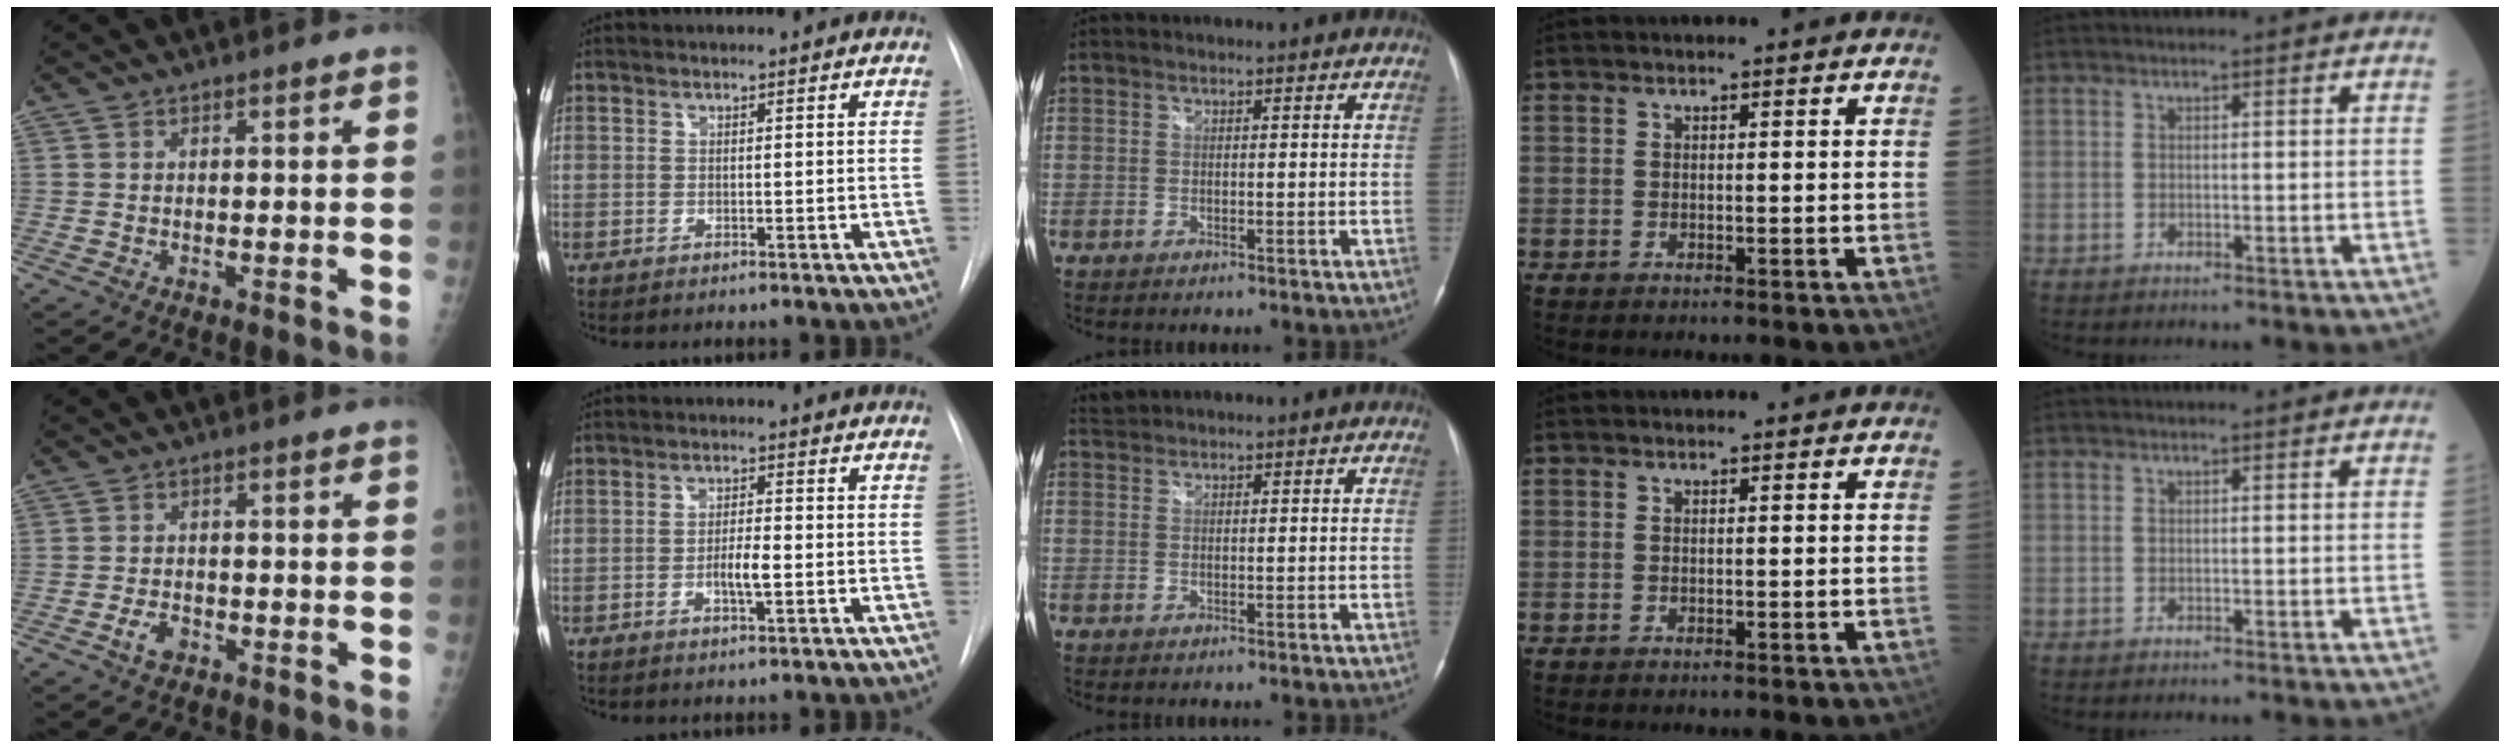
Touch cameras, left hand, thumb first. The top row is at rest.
{"thumb": {"total": 3.0, "force": [-1.6, 1.7, 1.8], "torque": [-0.032, 0.011, -0.025]}, "index": {"total": 3.6, "force": [-1.7, 0.6, 3.1], "torque": [-0.055, -0.005, -0.027]}, "middle": {"total": 1.2, "force": [1.1, -0.1, -0.3], "torque": [-0.004, 0.011, 0.028]}}